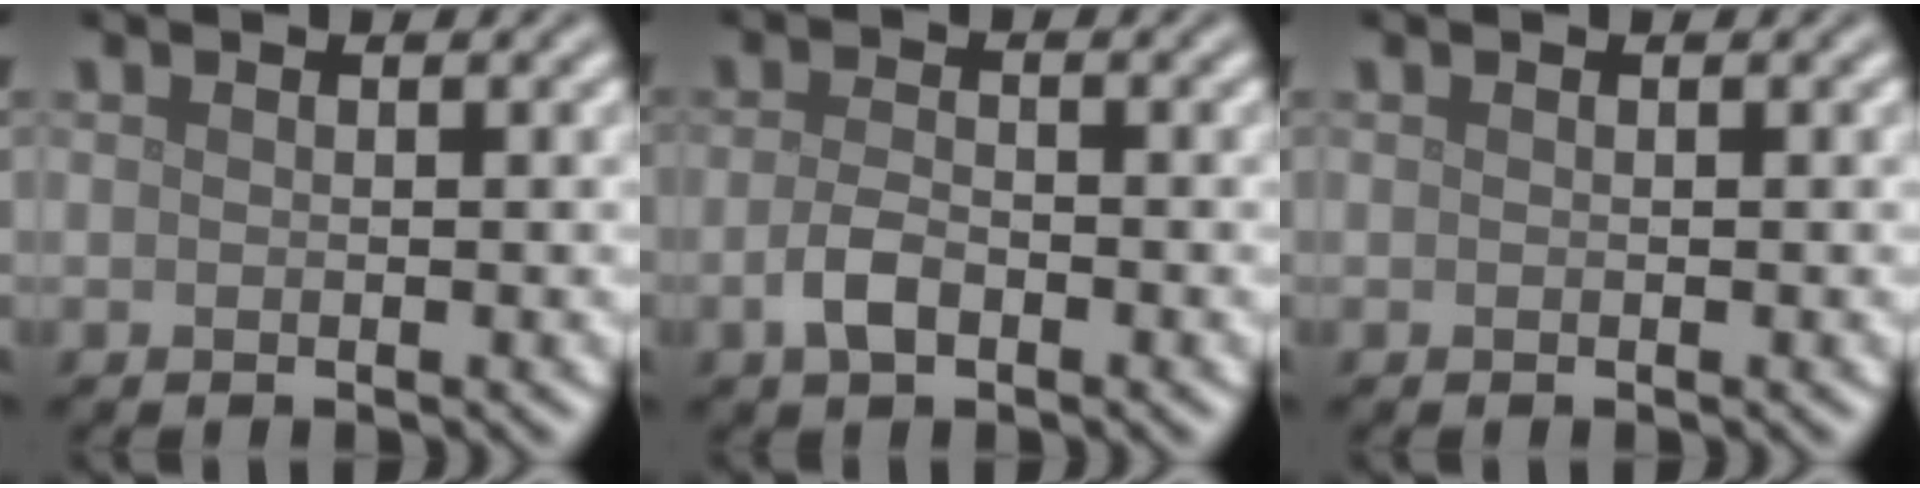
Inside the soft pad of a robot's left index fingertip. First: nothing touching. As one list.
[{"total": 2.3, "force": [-1.0, 1.2, 1.8], "torque": [-0.037, 0.001, -0.023]}, {"total": 0.0}]